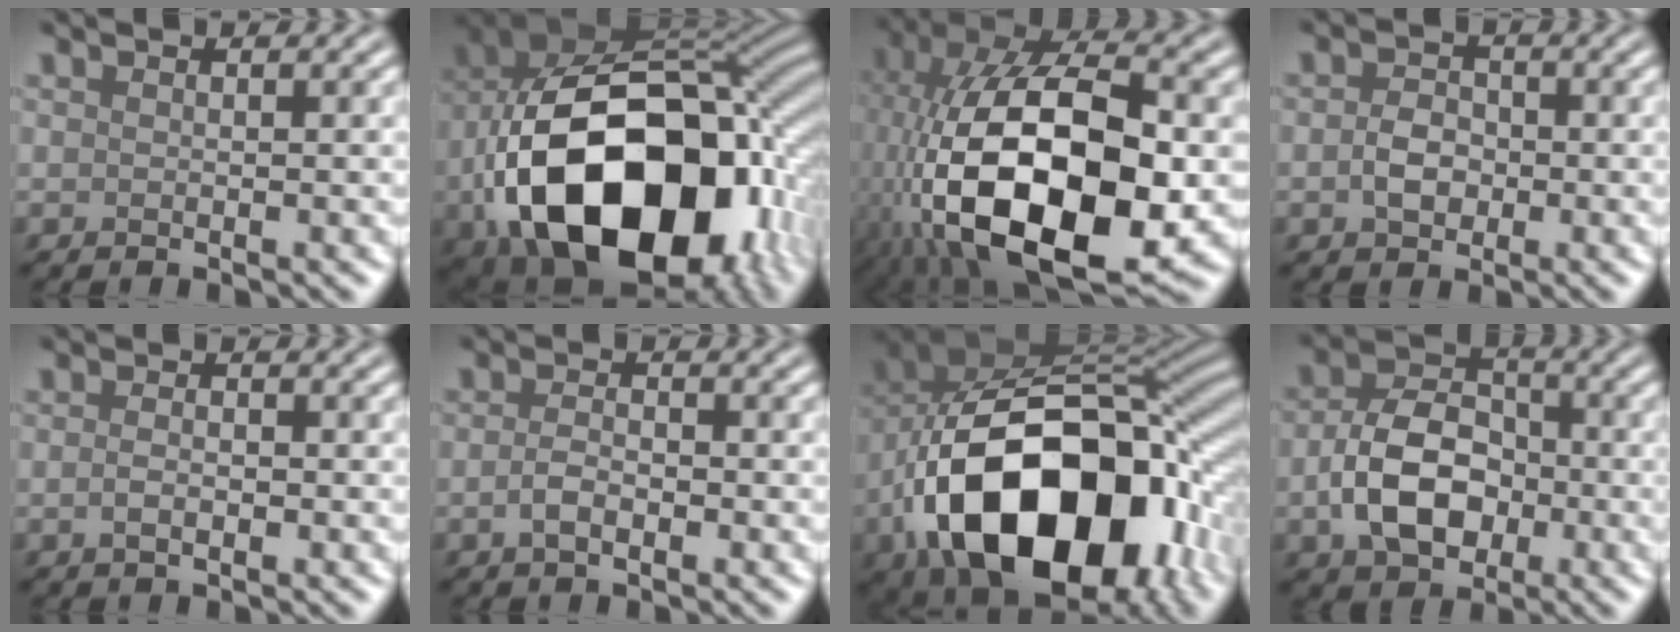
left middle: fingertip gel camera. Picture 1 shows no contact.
{"total": 20.4, "force": [-5.3, 13.4, 14.5], "torque": [-0.294, -0.031, -0.064]}
{"total": 17.7, "force": [-3.7, 9.4, 14.5], "torque": [-0.285, -0.005, -0.062]}
{"total": 2.4, "force": [-0.5, 1.8, 1.4], "torque": [-0.028, 0.003, -0.014]}
{"total": 1.3, "force": [-0.4, 0.6, 1.1], "torque": [-0.024, 0.001, -0.010]}
{"total": 1.9, "force": [-0.7, 1.0, 1.5], "torque": [-0.030, 0.002, -0.016]}
{"total": 18.2, "force": [-5.6, 11.4, 13.1], "torque": [-0.225, -0.020, -0.086]}
{"total": 7.0, "force": [-1.6, 4.9, 4.8], "torque": [-0.090, 0.007, -0.034]}